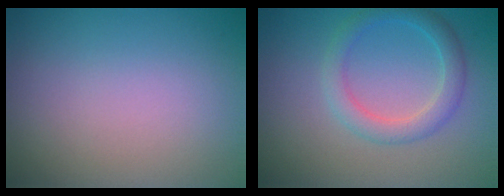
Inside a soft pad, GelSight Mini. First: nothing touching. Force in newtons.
{"total": 2.9, "press": 2.9, "slide": 0.1}